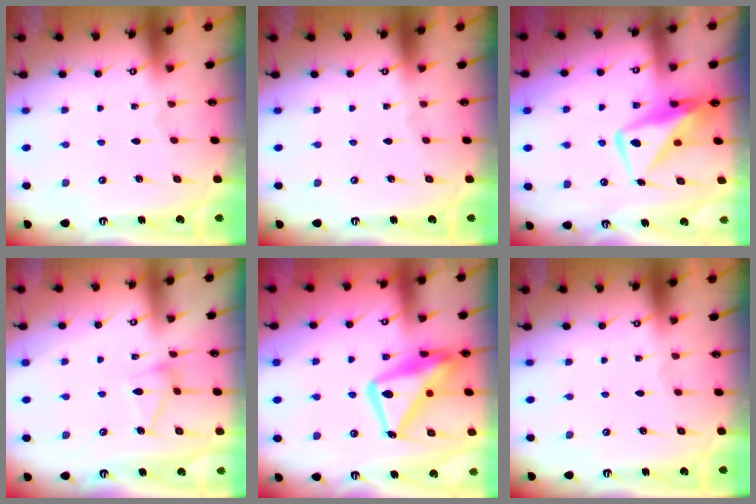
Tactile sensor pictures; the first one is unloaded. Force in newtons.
{"total": 0.0}
{"total": 11.1, "press": 11.1, "slide": 1.0}
{"total": 11.7, "press": 11.7, "slide": 0.3}
{"total": 19.3, "press": 19.2, "slide": 2.0}
{"total": 0.0}